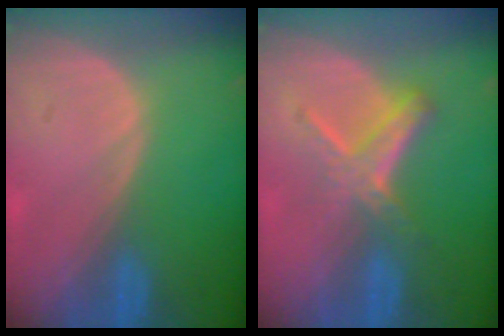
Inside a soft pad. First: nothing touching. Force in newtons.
{"total": 6.1, "press": 5.2, "slide": 3.2}